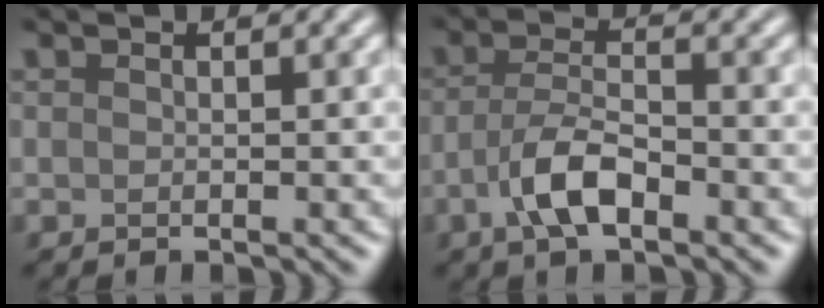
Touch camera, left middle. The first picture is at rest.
{"total": 4.0, "force": [-1.9, 1.4, 3.3], "torque": [-0.072, 0.005, -0.042]}